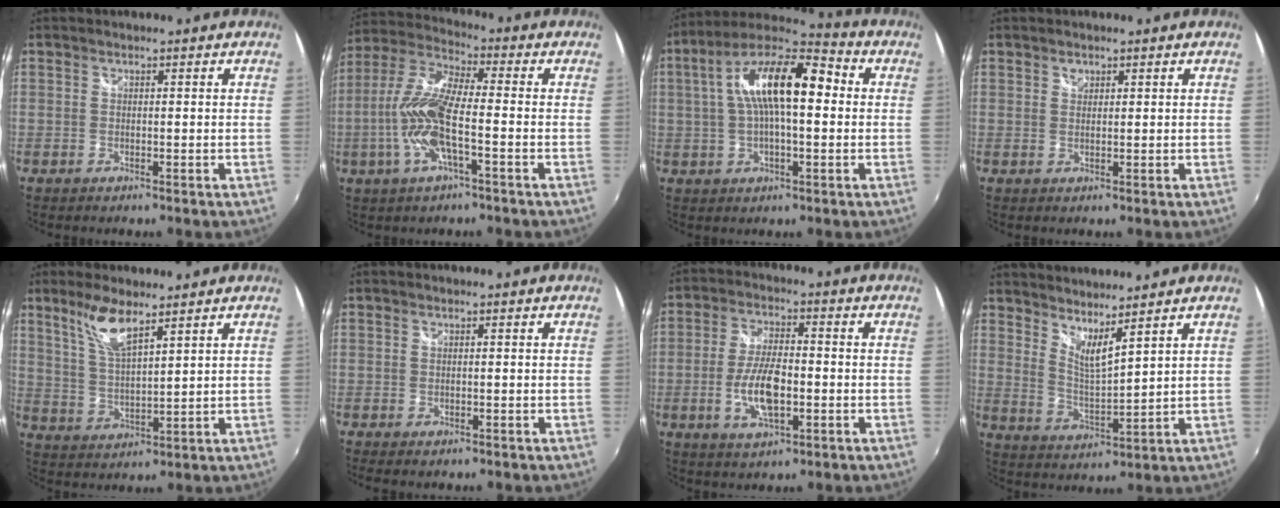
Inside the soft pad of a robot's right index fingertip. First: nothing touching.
{"total": 12.8, "force": [-3.5, 3.0, 11.9], "torque": [-0.254, -0.002, -0.070]}
{"total": 16.6, "force": [2.3, 6.1, 15.2], "torque": [-0.269, 0.026, 0.024]}
{"total": 1.2, "force": [0.7, 0.9, 0.3], "torque": [-0.002, 0.003, 0.010]}
{"total": 7.6, "force": [5.3, 1.6, 5.3], "torque": [-0.107, -0.002, 0.111]}
{"total": 1.4, "force": [-1.0, 0.6, 0.8], "torque": [-0.017, -0.007, -0.018]}
{"total": 9.5, "force": [-2.4, 3.9, 8.4], "torque": [-0.167, -0.003, -0.044]}
{"total": 7.1, "force": [6.0, 0.4, 3.7], "torque": [-0.057, -0.015, 0.104]}